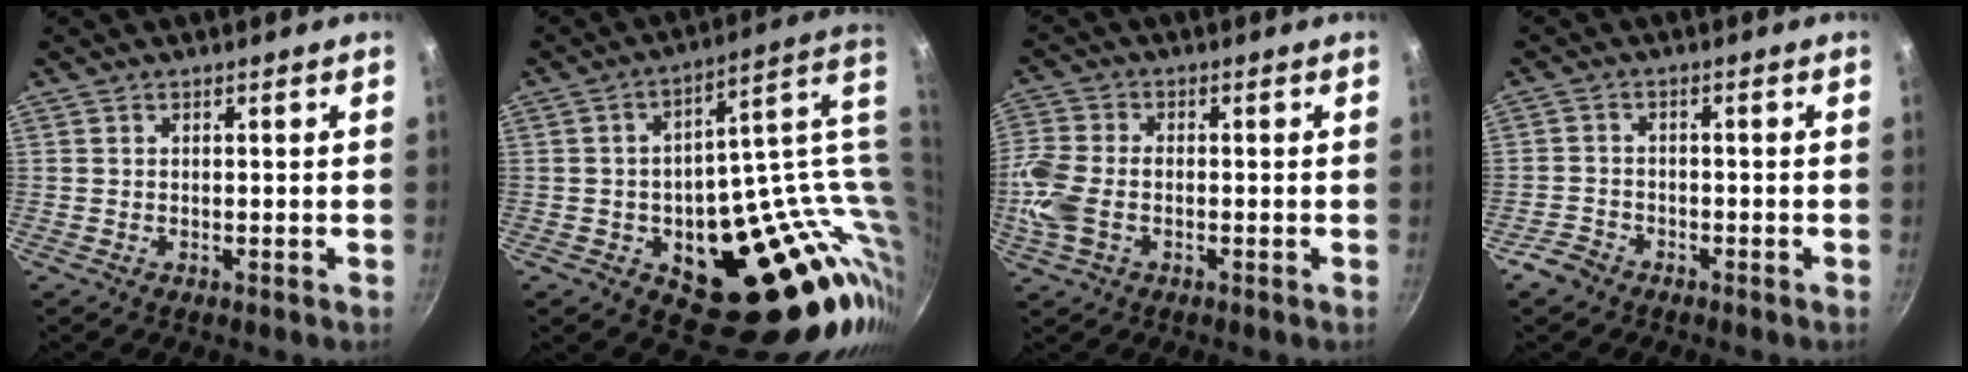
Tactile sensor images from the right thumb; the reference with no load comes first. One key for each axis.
{"total": 27.7, "fx": 8.7, "fy": 17.0, "fz": 20.1, "tx": -0.189, "ty": -0.008, "tz": 0.164}
{"total": 9.1, "fx": -2.0, "fy": 5.7, "fz": 6.8, "tx": -0.155, "ty": 0.007, "tz": -0.055}
{"total": 3.6, "fx": -2.6, "fy": 2.4, "fz": 0.9, "tx": -0.016, "ty": 0.029, "tz": -0.049}